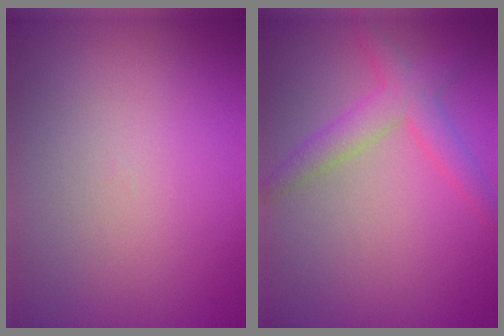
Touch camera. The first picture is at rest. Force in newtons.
{"total": 2.4, "press": 2.4, "slide": 0.2}